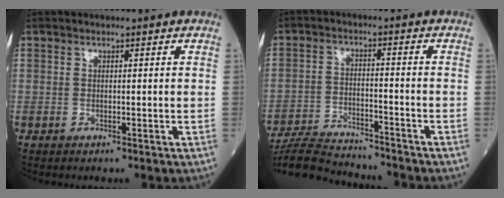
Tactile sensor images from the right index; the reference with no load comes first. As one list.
[{"total": 12.1, "force": [-11.6, 0.9, 3.2], "torque": [-0.054, 0.000, -0.194]}]